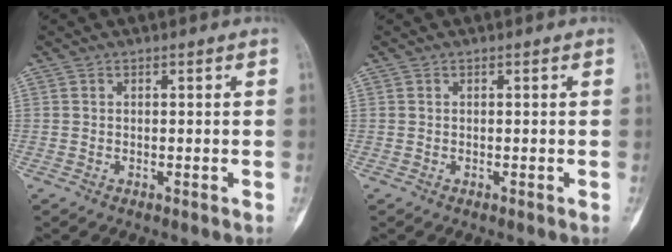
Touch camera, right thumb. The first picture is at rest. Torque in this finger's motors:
{"motor_torque": [-0.05, -0.30, 0.05, 0.18, -0.03]}